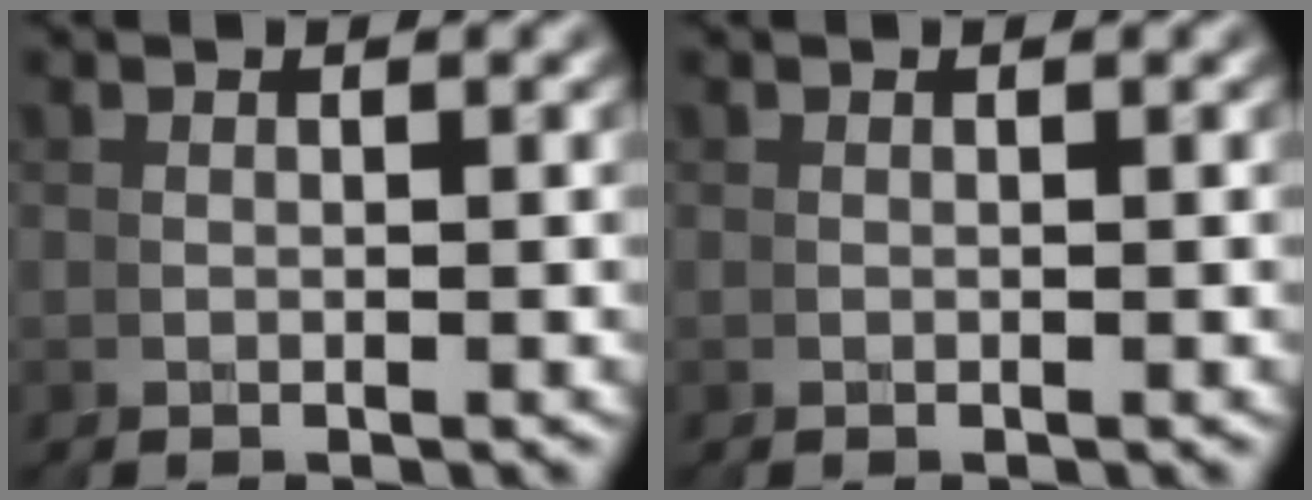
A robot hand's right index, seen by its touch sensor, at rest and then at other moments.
{"total": 0.0}